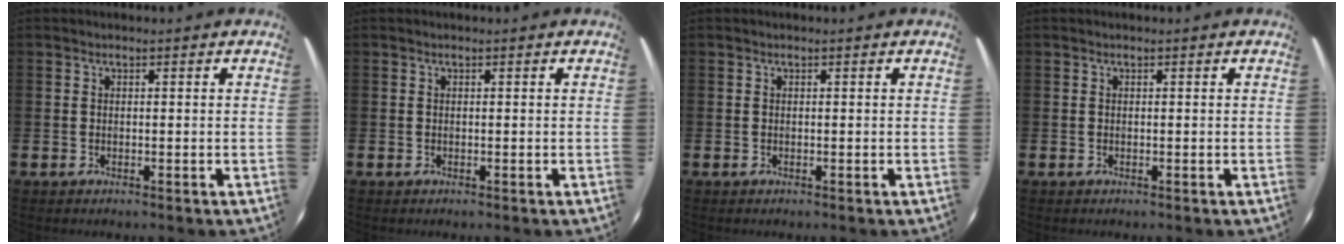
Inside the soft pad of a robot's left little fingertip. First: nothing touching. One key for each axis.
{"total": 0.0}
{"total": 0.0}
{"total": 0.0}